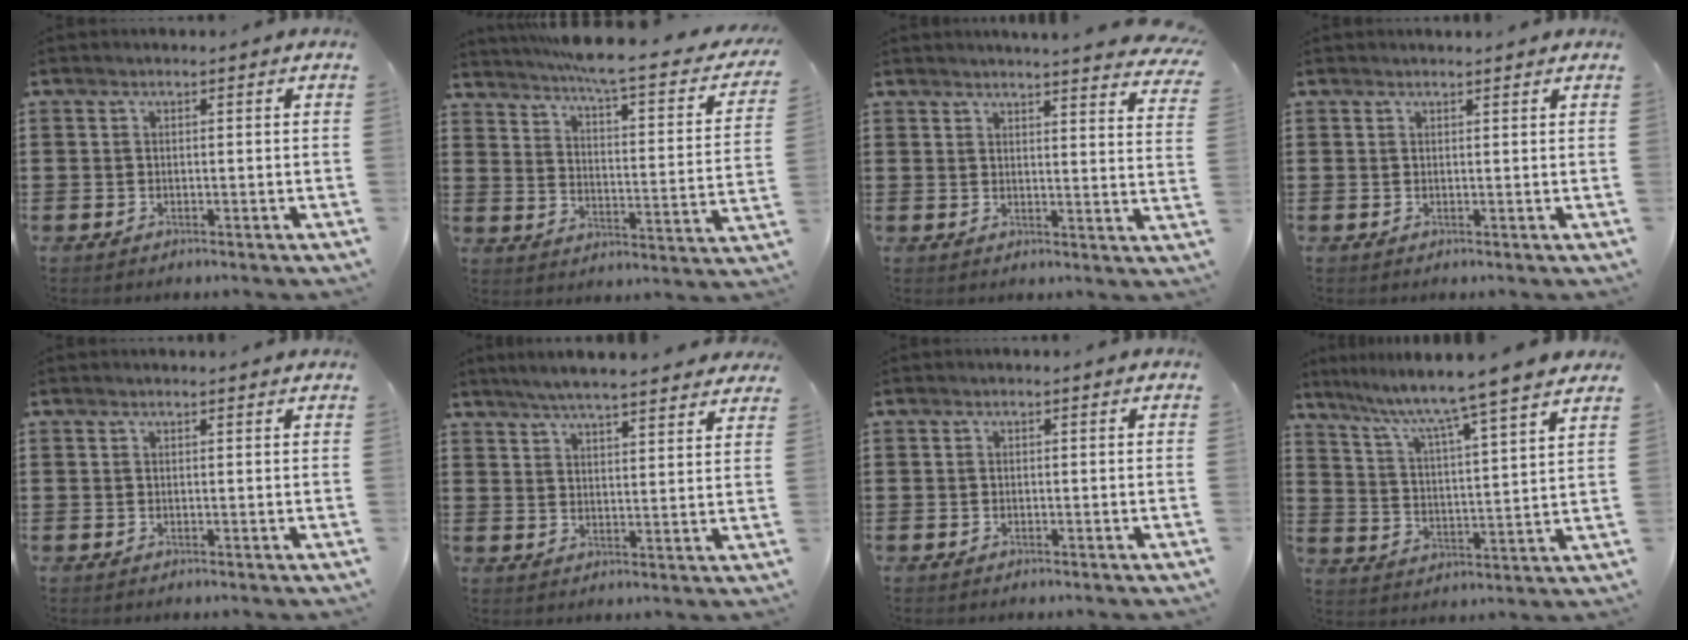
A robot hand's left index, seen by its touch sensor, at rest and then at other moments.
{"total": 5.3, "force": [4.4, -0.4, 2.9], "torque": [-0.072, -0.043, 0.064]}
{"total": 3.5, "force": [3.4, -0.7, 0.6], "torque": [-0.020, -0.023, 0.058]}
{"total": 0.7, "force": [0.7, 0.0, 0.1], "torque": [-0.004, -0.002, 0.013]}
{"total": 0.6, "force": [0.5, 0.0, 0.2], "torque": [-0.005, -0.002, 0.011]}
{"total": 5.2, "force": [5.0, -0.1, 1.7], "torque": [-0.051, -0.021, 0.088]}
{"total": 0.0}
{"total": 7.0, "force": [5.9, -1.6, 3.4], "torque": [-0.089, -0.054, 0.090]}